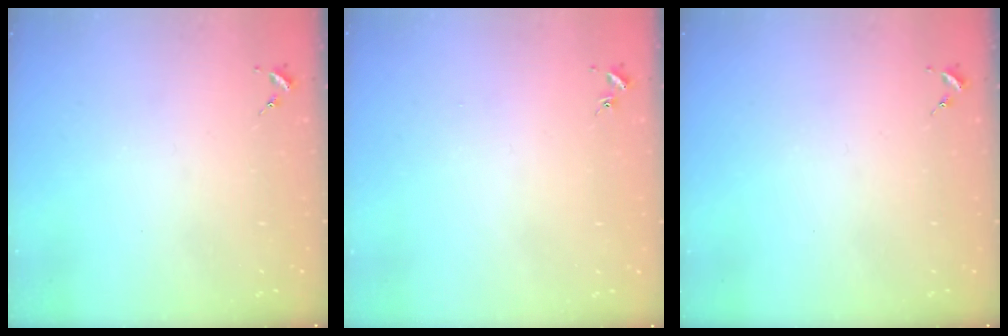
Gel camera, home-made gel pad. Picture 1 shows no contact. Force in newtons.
{"total": 0.6, "press": 0.6, "slide": 0.1}
{"total": 0.0}